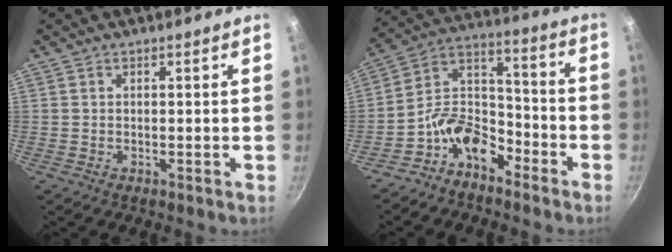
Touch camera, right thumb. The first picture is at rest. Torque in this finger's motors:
{"motor_torque": [1.12, 0.33, 0.63, -0.49, 0.05]}